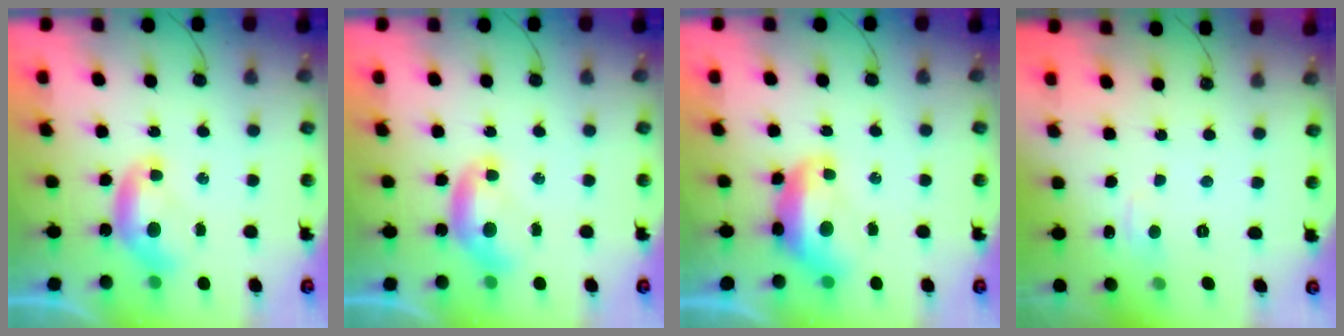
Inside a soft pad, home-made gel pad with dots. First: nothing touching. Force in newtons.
{"total": 0.0}
{"total": 2.0, "press": 2.0, "slide": 0.6}
{"total": 2.0, "press": 1.9, "slide": 0.6}